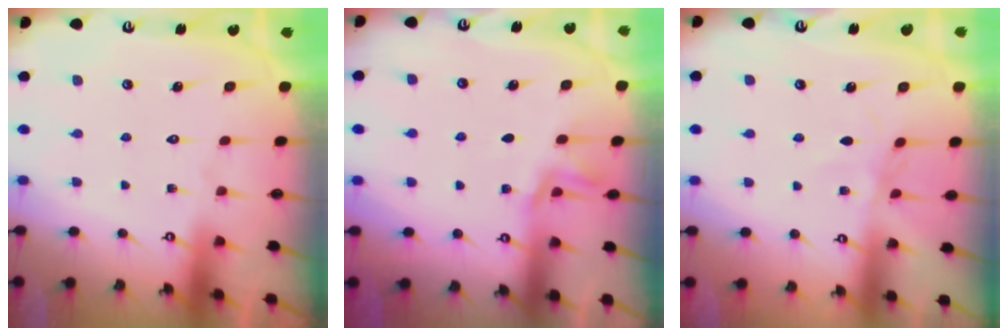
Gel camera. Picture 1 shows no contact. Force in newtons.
{"total": 1.6, "press": 1.5, "slide": 0.6}
{"total": 2.2, "press": 2.2, "slide": 0.4}